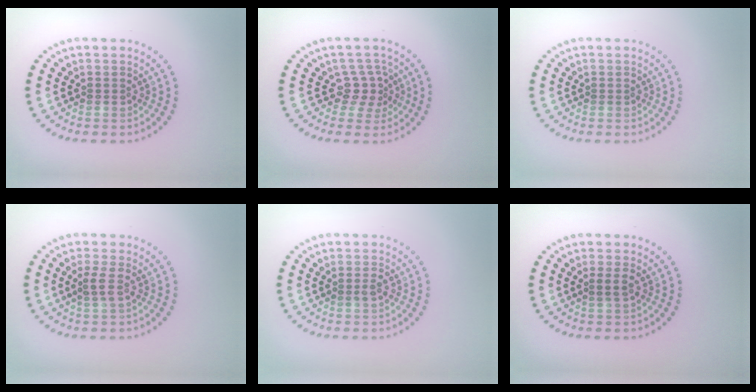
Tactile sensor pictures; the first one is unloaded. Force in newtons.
{"total": 2.2, "press": 1.5, "slide": 1.6}
{"total": 0.0}
{"total": 1.2, "press": 1.0, "slide": 0.6}
{"total": 0.8, "press": 0.7, "slide": 0.2}
{"total": 1.0, "press": 0.8, "slide": 0.5}